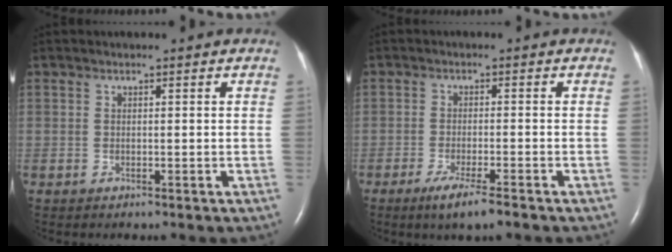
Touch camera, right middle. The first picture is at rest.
{"total": 5.0, "force": [-3.4, 0.1, 3.7], "torque": [-0.074, -0.014, -0.057]}